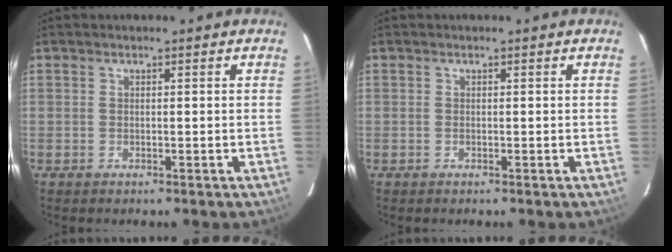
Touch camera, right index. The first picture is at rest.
{"total": 0.0}